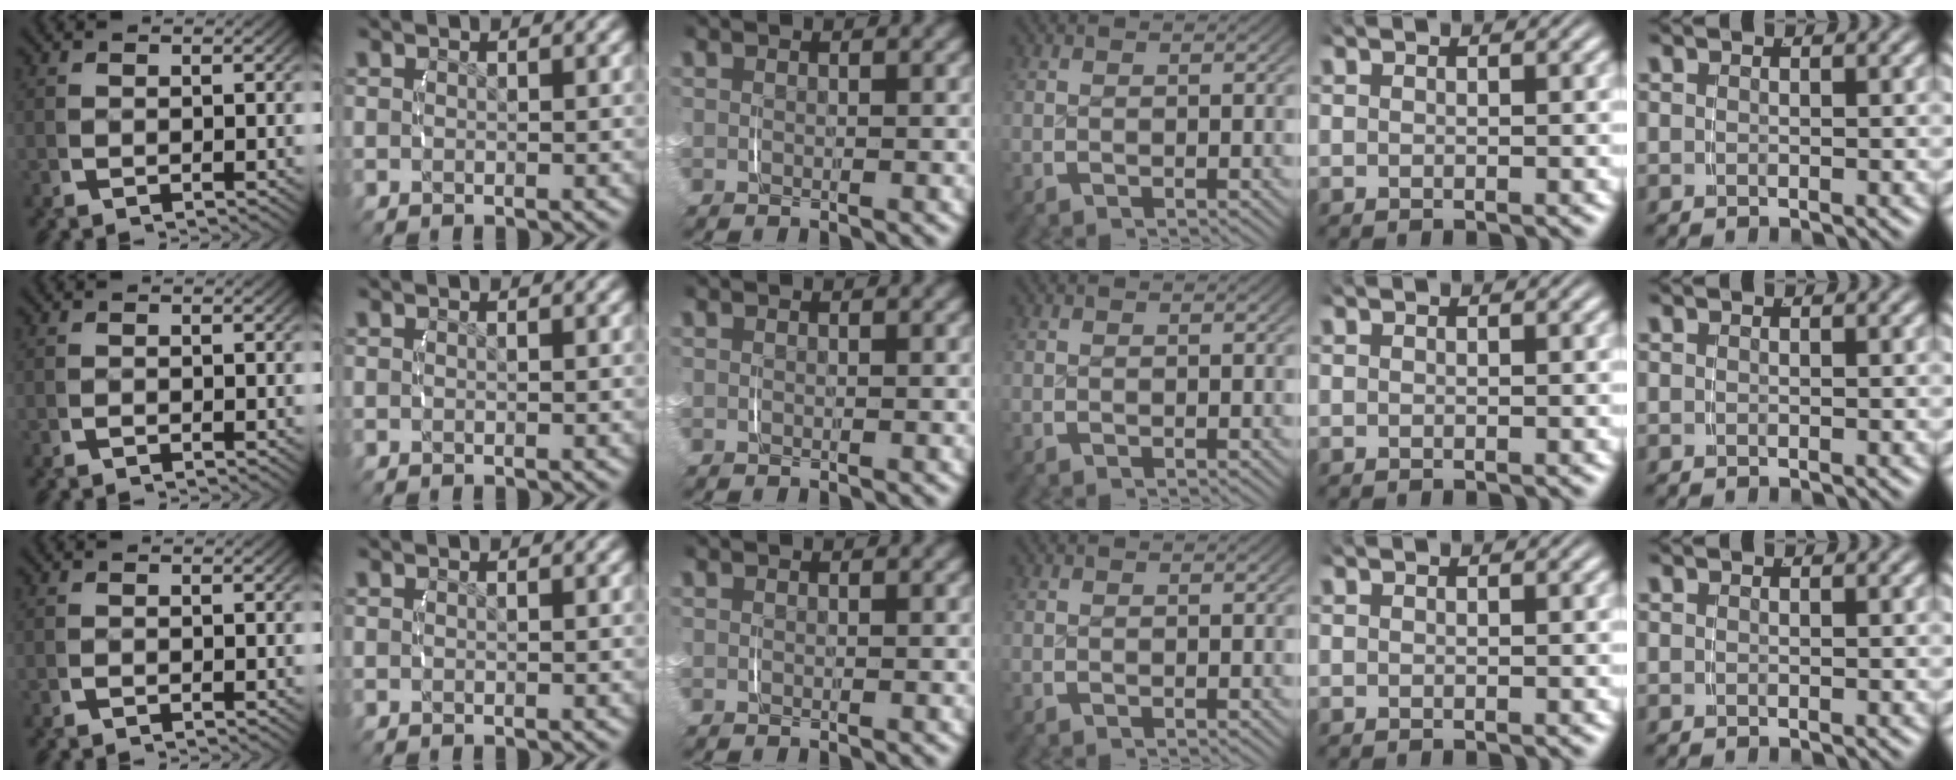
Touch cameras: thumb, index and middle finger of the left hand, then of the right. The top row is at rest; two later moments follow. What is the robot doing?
{"motion": "lift_and_place", "object": "small bumper sticker"}